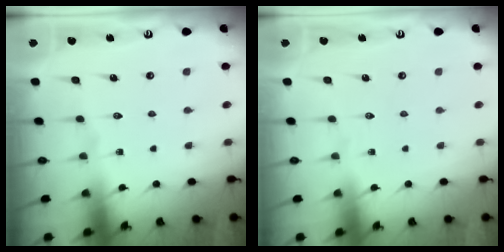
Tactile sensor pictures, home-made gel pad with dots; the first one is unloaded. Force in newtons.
{"total": 0.0}